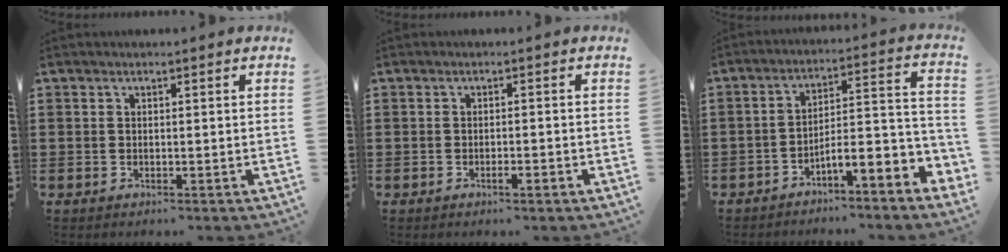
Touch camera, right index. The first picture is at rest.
{"total": 1.5, "force": [-0.9, 0.2, 1.2], "torque": [-0.022, -0.003, -0.015]}
{"total": 5.8, "force": [-4.5, 0.6, 3.5], "torque": [-0.061, -0.019, -0.091]}